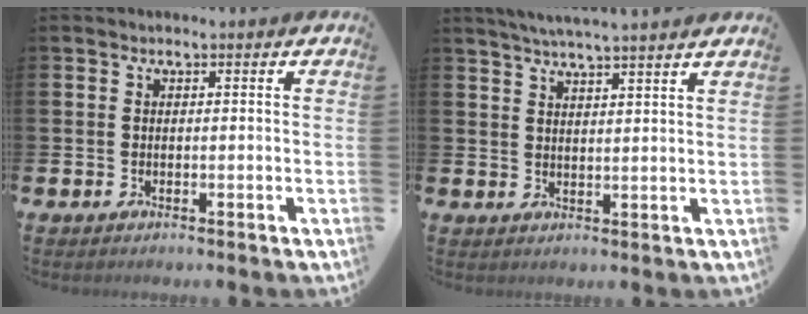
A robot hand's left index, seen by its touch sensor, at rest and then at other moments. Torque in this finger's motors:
{"motor_torque": [0.28, -1.86, 0.07, 0.08]}